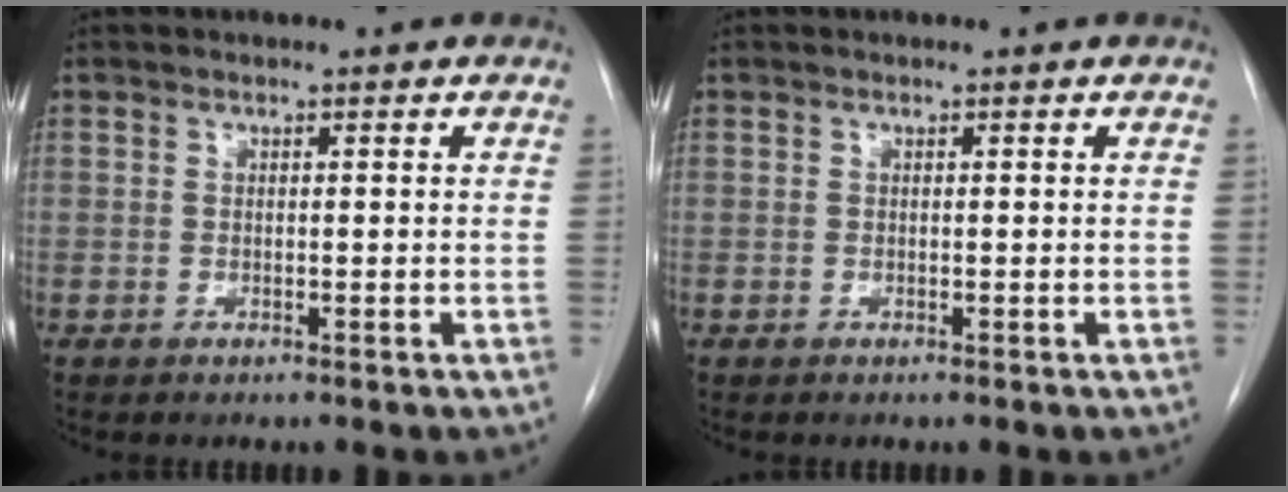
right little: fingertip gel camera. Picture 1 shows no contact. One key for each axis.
{"total": 0.0}